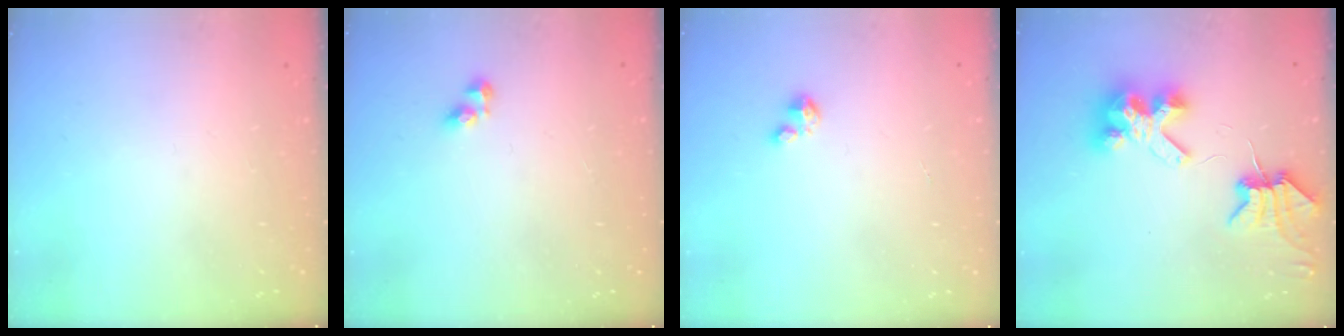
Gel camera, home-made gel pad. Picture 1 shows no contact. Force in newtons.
{"total": 3.6, "press": 3.6, "slide": 0.5}
{"total": 1.2, "press": 1.2, "slide": 0.2}
{"total": 7.1, "press": 7.0, "slide": 0.9}